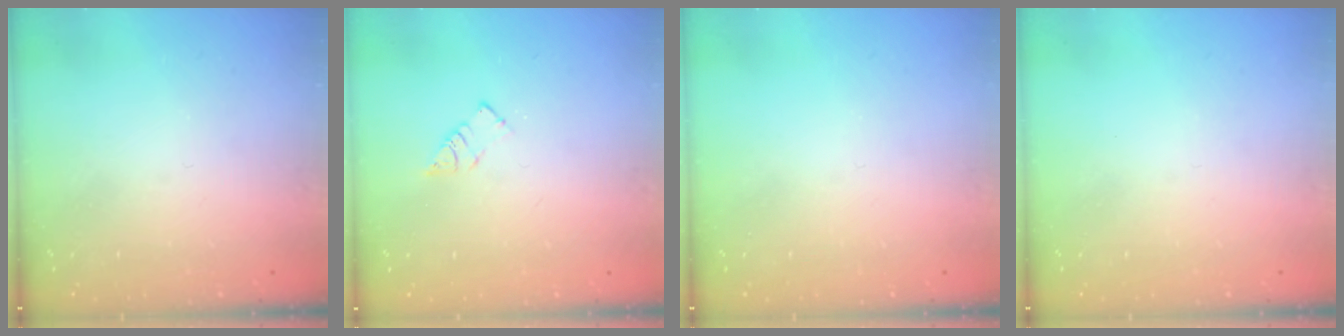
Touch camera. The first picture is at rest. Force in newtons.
{"total": 3.6, "press": 3.6, "slide": 0.4}
{"total": 0.0}
{"total": 0.0}